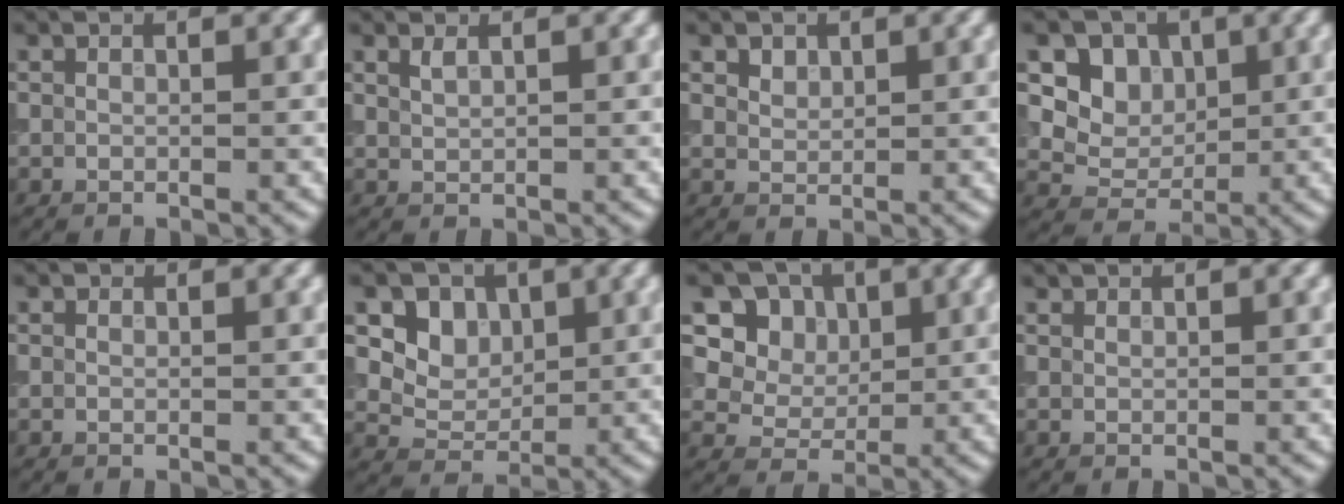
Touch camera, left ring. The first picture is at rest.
{"total": 0.7, "force": [0.7, 0.1, 0.2], "torque": [-0.011, 0.001, 0.016]}
{"total": 1.6, "force": [1.3, 0.9, 0.4], "torque": [-0.010, 0.005, 0.022]}
{"total": 6.3, "force": [2.8, 5.1, 2.5], "torque": [-0.057, -0.008, 0.055]}
{"total": 0.0}
{"total": 4.7, "force": [2.1, 3.8, 1.9], "torque": [-0.048, -0.014, 0.054]}
{"total": 12.2, "force": [5.6, 9.5, 5.2], "torque": [-0.128, 0.019, 0.094]}
{"total": 0.6, "force": [0.6, 0.1, -0.1], "torque": [0.002, 0.001, 0.010]}